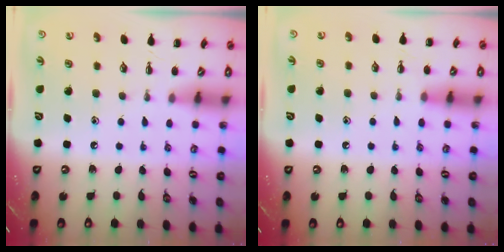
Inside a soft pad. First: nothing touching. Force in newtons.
{"total": 6.9, "press": 6.6, "slide": 2.0}